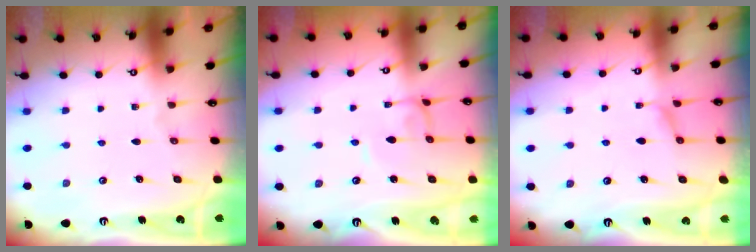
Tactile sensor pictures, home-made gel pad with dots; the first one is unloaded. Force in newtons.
{"total": 2.4, "press": 2.4, "slide": 0.1}
{"total": 1.2, "press": 0.9, "slide": 0.8}